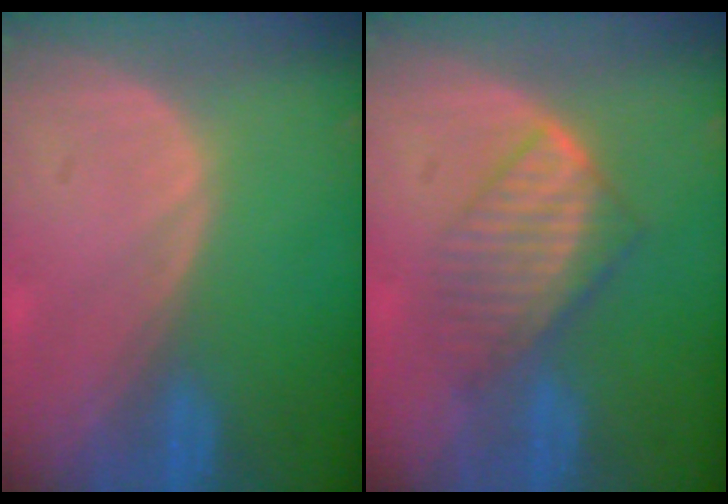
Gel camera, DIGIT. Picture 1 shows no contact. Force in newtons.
{"total": 6.3, "press": 6.2, "slide": 1.5}